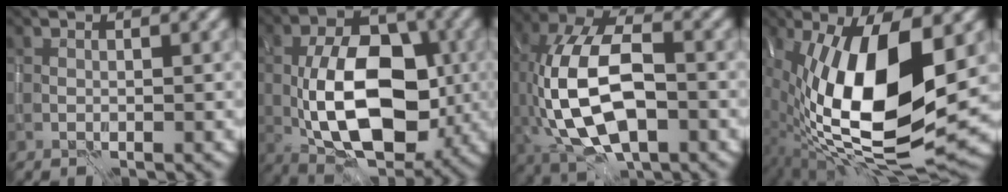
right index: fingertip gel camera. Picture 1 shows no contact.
{"total": 10.8, "force": [-1.4, 6.3, 8.7], "torque": [-0.156, 0.002, -0.025]}
{"total": 13.1, "force": [-1.2, 6.9, 11.0], "torque": [-0.230, 0.000, -0.023]}
{"total": 15.9, "force": [0.1, 6.3, 14.6], "torque": [-0.265, 0.002, -0.003]}